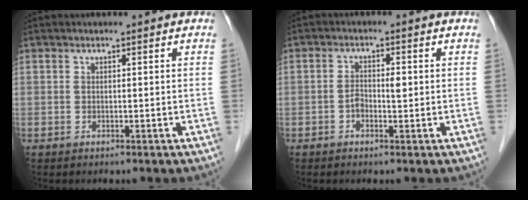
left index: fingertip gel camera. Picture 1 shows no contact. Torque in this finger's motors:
{"motor_torque": [0.04, 0.10, 0.06, 0.02]}